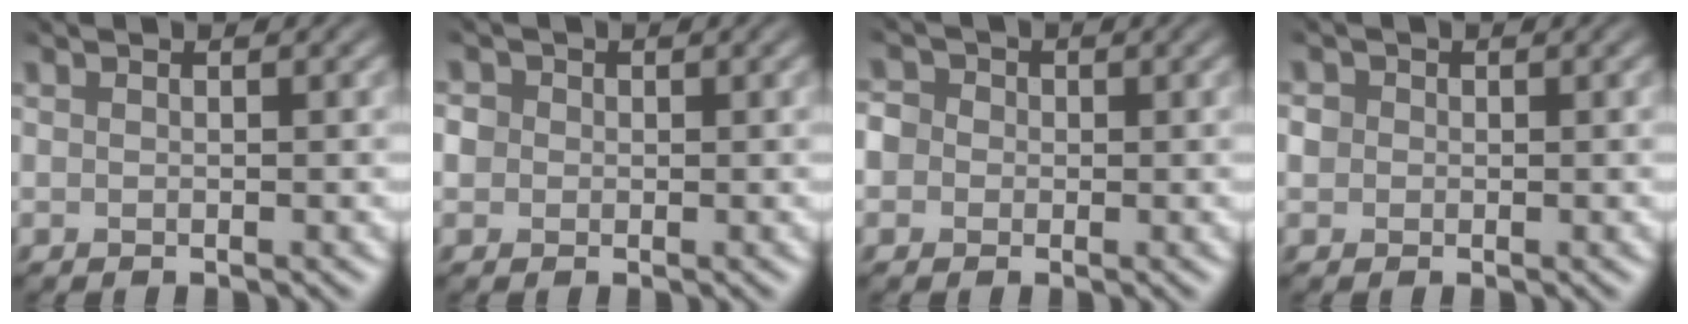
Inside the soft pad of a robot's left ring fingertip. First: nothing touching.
{"total": 2.4, "force": [-1.5, -0.3, -1.9], "torque": [0.009, -0.014, -0.012]}
{"total": 2.8, "force": [-2.1, 0.4, -1.9], "torque": [0.018, -0.015, -0.023]}
{"total": 2.3, "force": [-1.4, -0.4, -1.8], "torque": [0.005, -0.012, -0.009]}